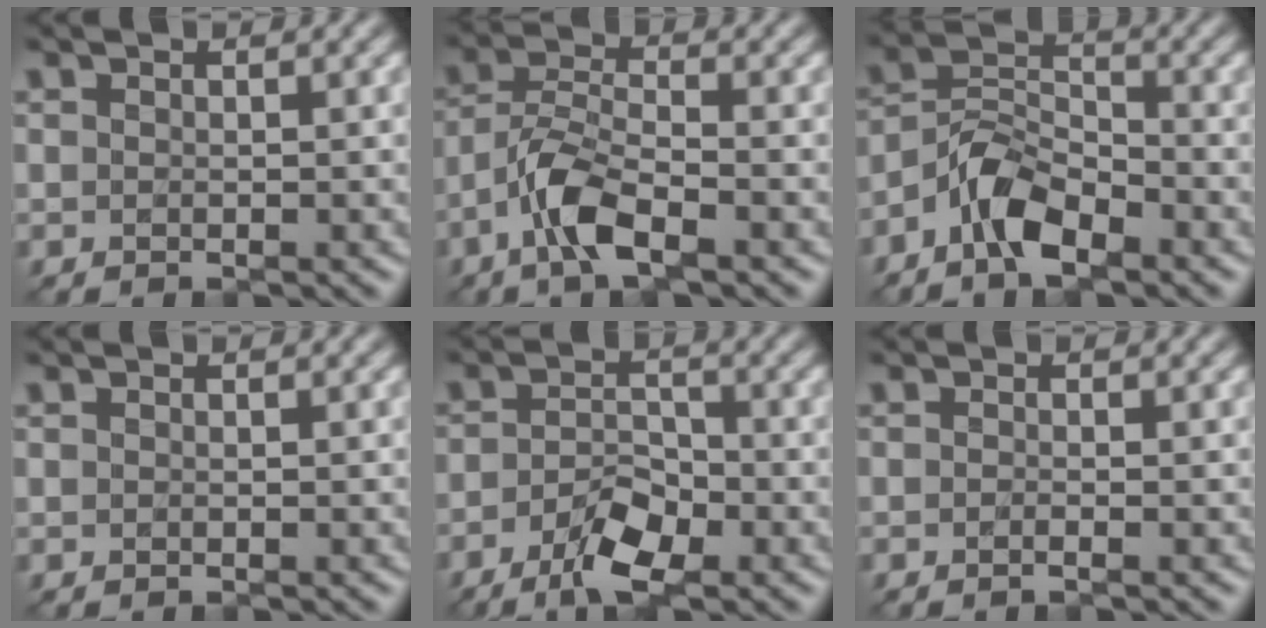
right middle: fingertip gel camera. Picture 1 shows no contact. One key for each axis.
{"total": 4.9, "fx": -2.9, "fy": 1.5, "fz": 3.7, "tx": -0.075, "ty": 0.003, "tz": -0.063}
{"total": 5.3, "fx": -3.5, "fy": 2.2, "fz": 3.2, "tx": -0.059, "ty": 0.004, "tz": -0.077}
{"total": 0.0}
{"total": 4.8, "fx": -2.9, "fy": 1.8, "fz": 3.5, "tx": -0.066, "ty": -0.005, "tz": -0.054}
{"total": 0.7, "fx": -0.4, "fy": 0.1, "fz": 0.6, "tx": -0.009, "ty": -0.007, "tz": -0.010}